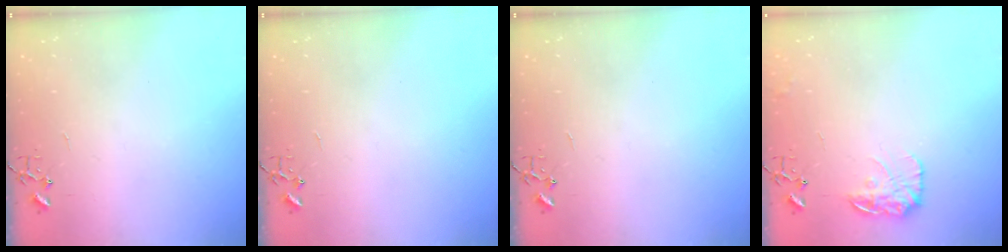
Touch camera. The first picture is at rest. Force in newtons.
{"total": 0.0}
{"total": 0.0}
{"total": 13.2, "press": 13.2, "slide": 0.6}